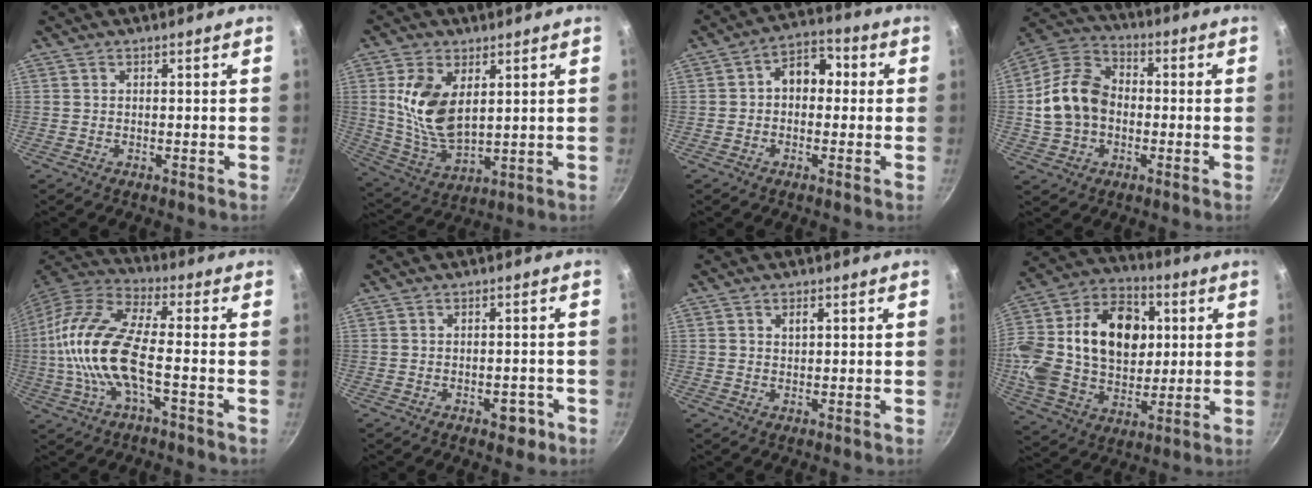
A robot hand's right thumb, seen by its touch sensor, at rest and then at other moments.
{"total": 12.8, "force": [3.2, 7.3, 10.0], "torque": [-0.187, -0.027, 0.073]}
{"total": 7.3, "force": [0.4, 5.5, 4.8], "torque": [-0.033, 0.021, -0.012]}
{"total": 13.7, "force": [-0.9, 10.3, 8.9], "torque": [-0.143, 0.030, -0.031]}
{"total": 17.0, "force": [-2.6, 6.3, 15.5], "torque": [-0.315, 0.033, -0.065]}
{"total": 3.6, "force": [-1.7, 2.0, 2.3], "torque": [-0.014, 0.017, -0.015]}
{"total": 1.5, "force": [0.6, 1.0, 1.0], "torque": [-0.014, 0.001, 0.012]}
{"total": 28.1, "force": [3.9, 19.8, 19.5], "torque": [-0.344, 0.026, 0.064]}